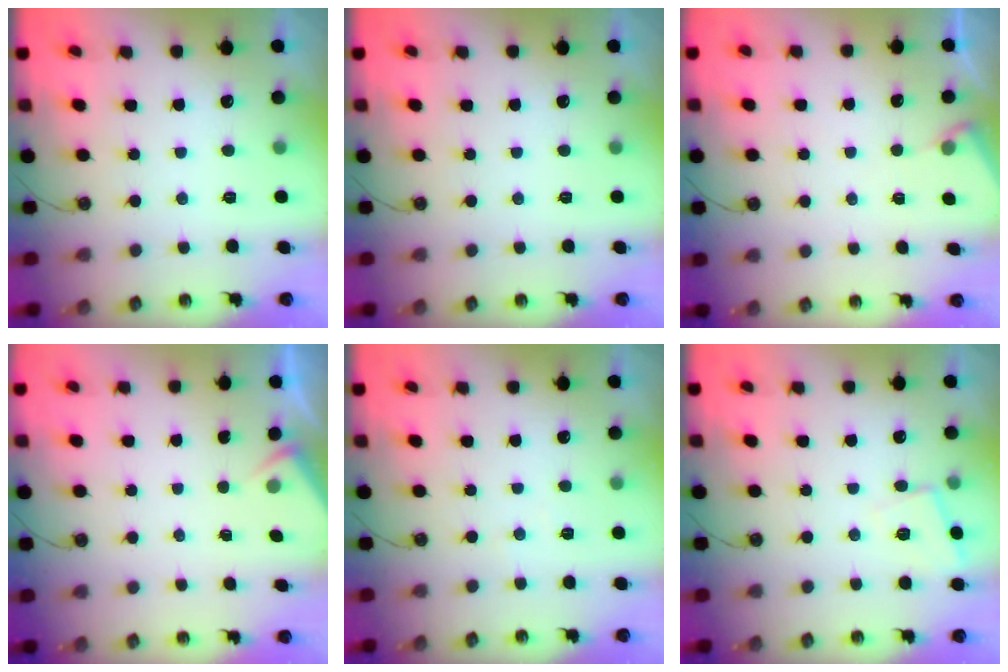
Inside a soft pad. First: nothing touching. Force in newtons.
{"total": 0.0}
{"total": 3.8, "press": 3.7, "slide": 0.6}
{"total": 2.6, "press": 2.6, "slide": 0.4}
{"total": 2.2, "press": 2.2, "slide": 0.4}
{"total": 5.5, "press": 5.4, "slide": 0.7}